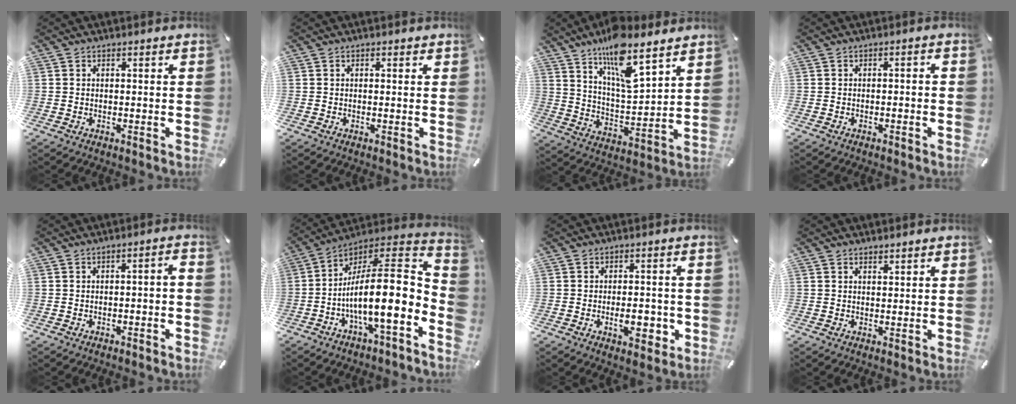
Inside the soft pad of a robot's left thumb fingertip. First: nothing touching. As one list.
[{"total": 0.6, "force": [0.2, 0.4, 0.4], "torque": [0.000, 0.000, 0.002]}, {"total": 15.0, "force": [11.1, 5.0, 8.7], "torque": [-0.154, -0.064, 0.194]}, {"total": 1.3, "force": [-0.7, 0.4, 1.0], "torque": [-0.017, 0.003, -0.014]}, {"total": 2.5, "force": [-1.4, 0.6, 2.0], "torque": [-0.032, 0.008, -0.027]}, {"total": 18.5, "force": [-5.5, 5.7, 16.8], "torque": [-0.283, -0.031, -0.100]}, {"total": 6.5, "force": [-1.6, 3.6, 5.2], "torque": [-0.067, 0.007, -0.026]}, {"total": 1.2, "force": [1.1, 0.4, 0.3], "torque": [-0.006, -0.001, 0.021]}]